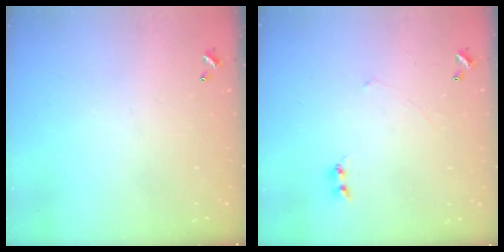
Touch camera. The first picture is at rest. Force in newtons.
{"total": 1.6, "press": 1.5, "slide": 0.5}